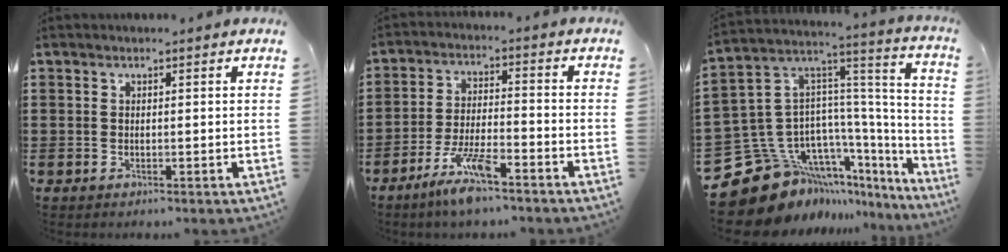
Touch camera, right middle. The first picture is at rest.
{"total": 7.6, "force": [-5.5, 1.2, 5.2], "torque": [-0.108, -0.004, -0.102]}
{"total": 14.9, "force": [-10.1, 9.4, 5.7], "torque": [-0.167, -0.004, -0.174]}